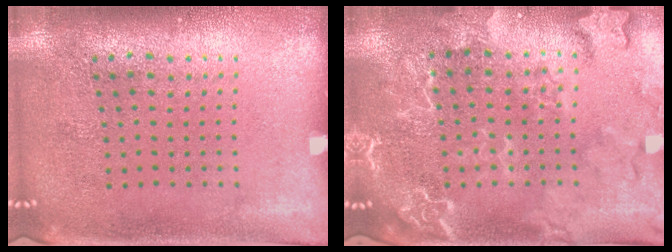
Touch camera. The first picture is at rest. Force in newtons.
{"total": 2.5, "press": 2.4, "slide": 0.7}